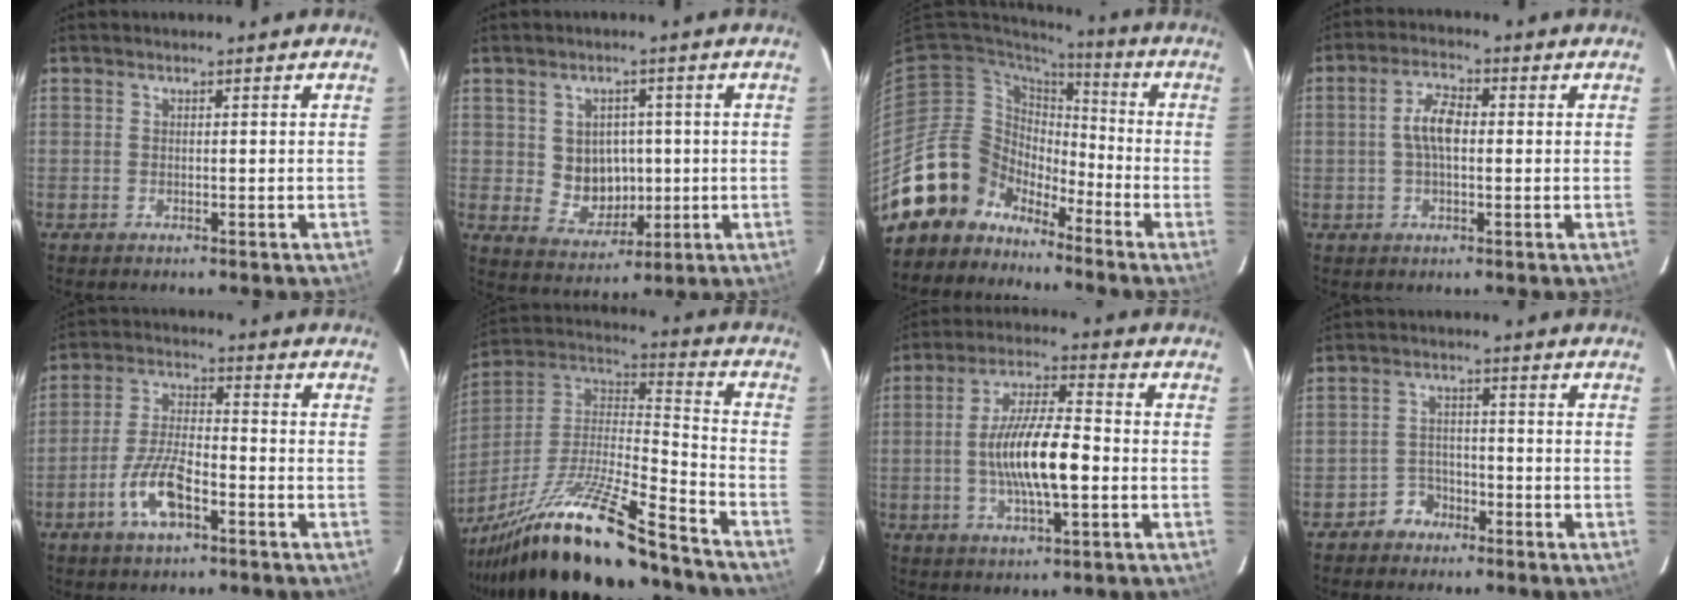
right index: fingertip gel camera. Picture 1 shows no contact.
{"total": 7.5, "force": [0.3, 6.8, 3.3], "torque": [-0.067, 0.006, 0.025]}
{"total": 13.6, "force": [-10.6, 8.3, 1.5], "torque": [-0.043, 0.029, -0.189]}
{"total": 5.8, "force": [0.2, 2.6, 5.2], "torque": [-0.098, 0.012, 0.005]}
{"total": 9.3, "force": [-4.6, 3.2, 7.4], "torque": [-0.154, 0.002, -0.085]}
{"total": 24.2, "force": [-18.7, 3.8, 14.9], "torque": [-0.277, -0.028, -0.316]}
{"total": 12.8, "force": [-2.0, 3.3, 12.2], "torque": [-0.229, 0.000, -0.035]}
{"total": 4.2, "force": [-2.9, 3.0, 0.2], "torque": [-0.009, 0.016, -0.050]}